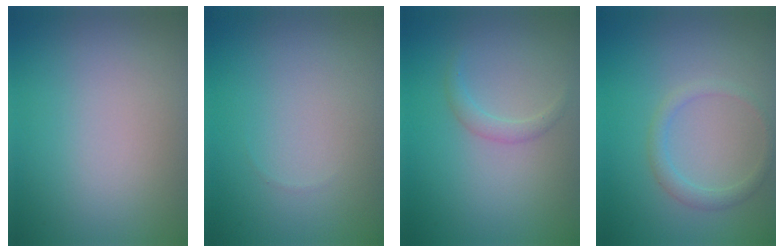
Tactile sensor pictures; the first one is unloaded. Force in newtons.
{"total": 0.0}
{"total": 1.2, "press": 1.2, "slide": 0.0}
{"total": 1.7, "press": 1.7, "slide": 0.1}